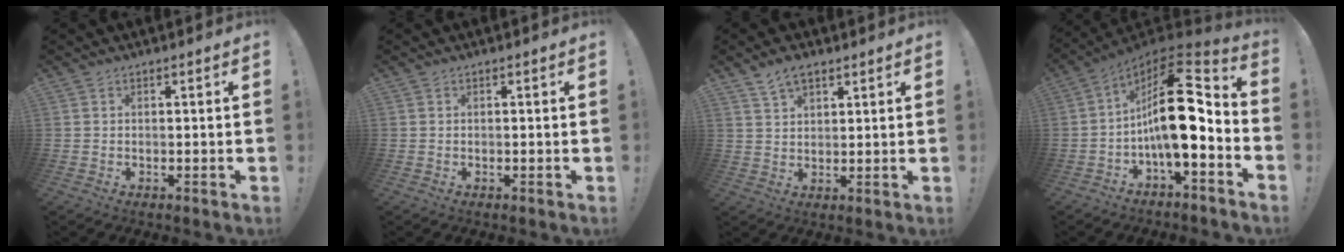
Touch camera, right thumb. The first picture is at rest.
{"total": 0.0}
{"total": 5.3, "force": [3.8, 2.8, 2.5], "torque": [-0.045, -0.015, 0.071]}
{"total": 20.0, "force": [-0.3, 8.4, 18.1], "torque": [-0.300, 0.004, -0.001]}